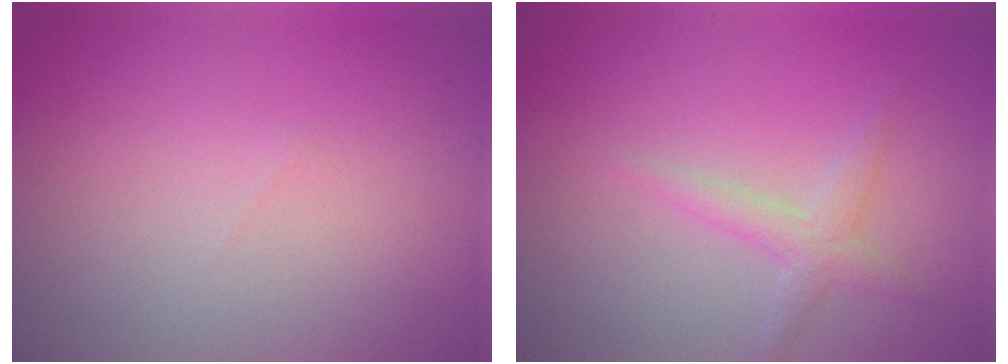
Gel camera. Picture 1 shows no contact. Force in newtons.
{"total": 1.9, "press": 1.9, "slide": 0.0}